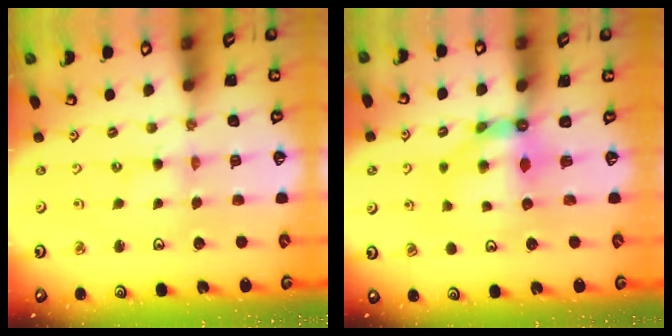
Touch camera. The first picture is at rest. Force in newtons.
{"total": 6.8, "press": 6.8, "slide": 0.6}